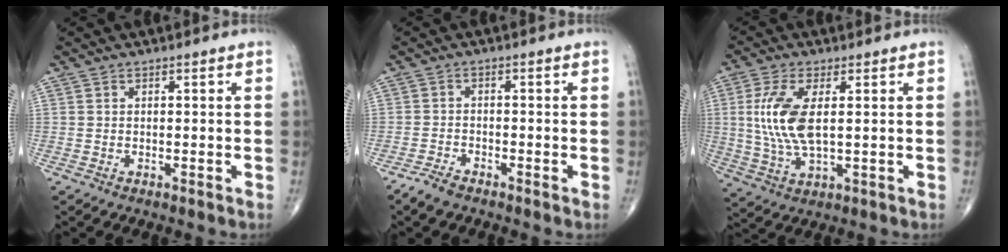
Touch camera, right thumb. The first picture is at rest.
{"total": 3.0, "force": [-2.5, 1.0, 1.3], "torque": [-0.032, 0.004, -0.051]}
{"total": 10.6, "force": [1.6, 4.4, 9.5], "torque": [-0.214, -0.009, 0.037]}